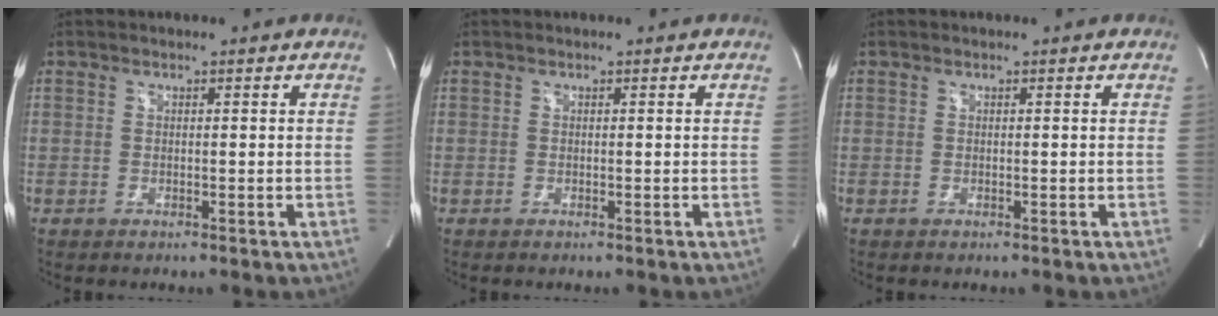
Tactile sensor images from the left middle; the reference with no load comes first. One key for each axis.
{"total": 0.0}
{"total": 0.0}